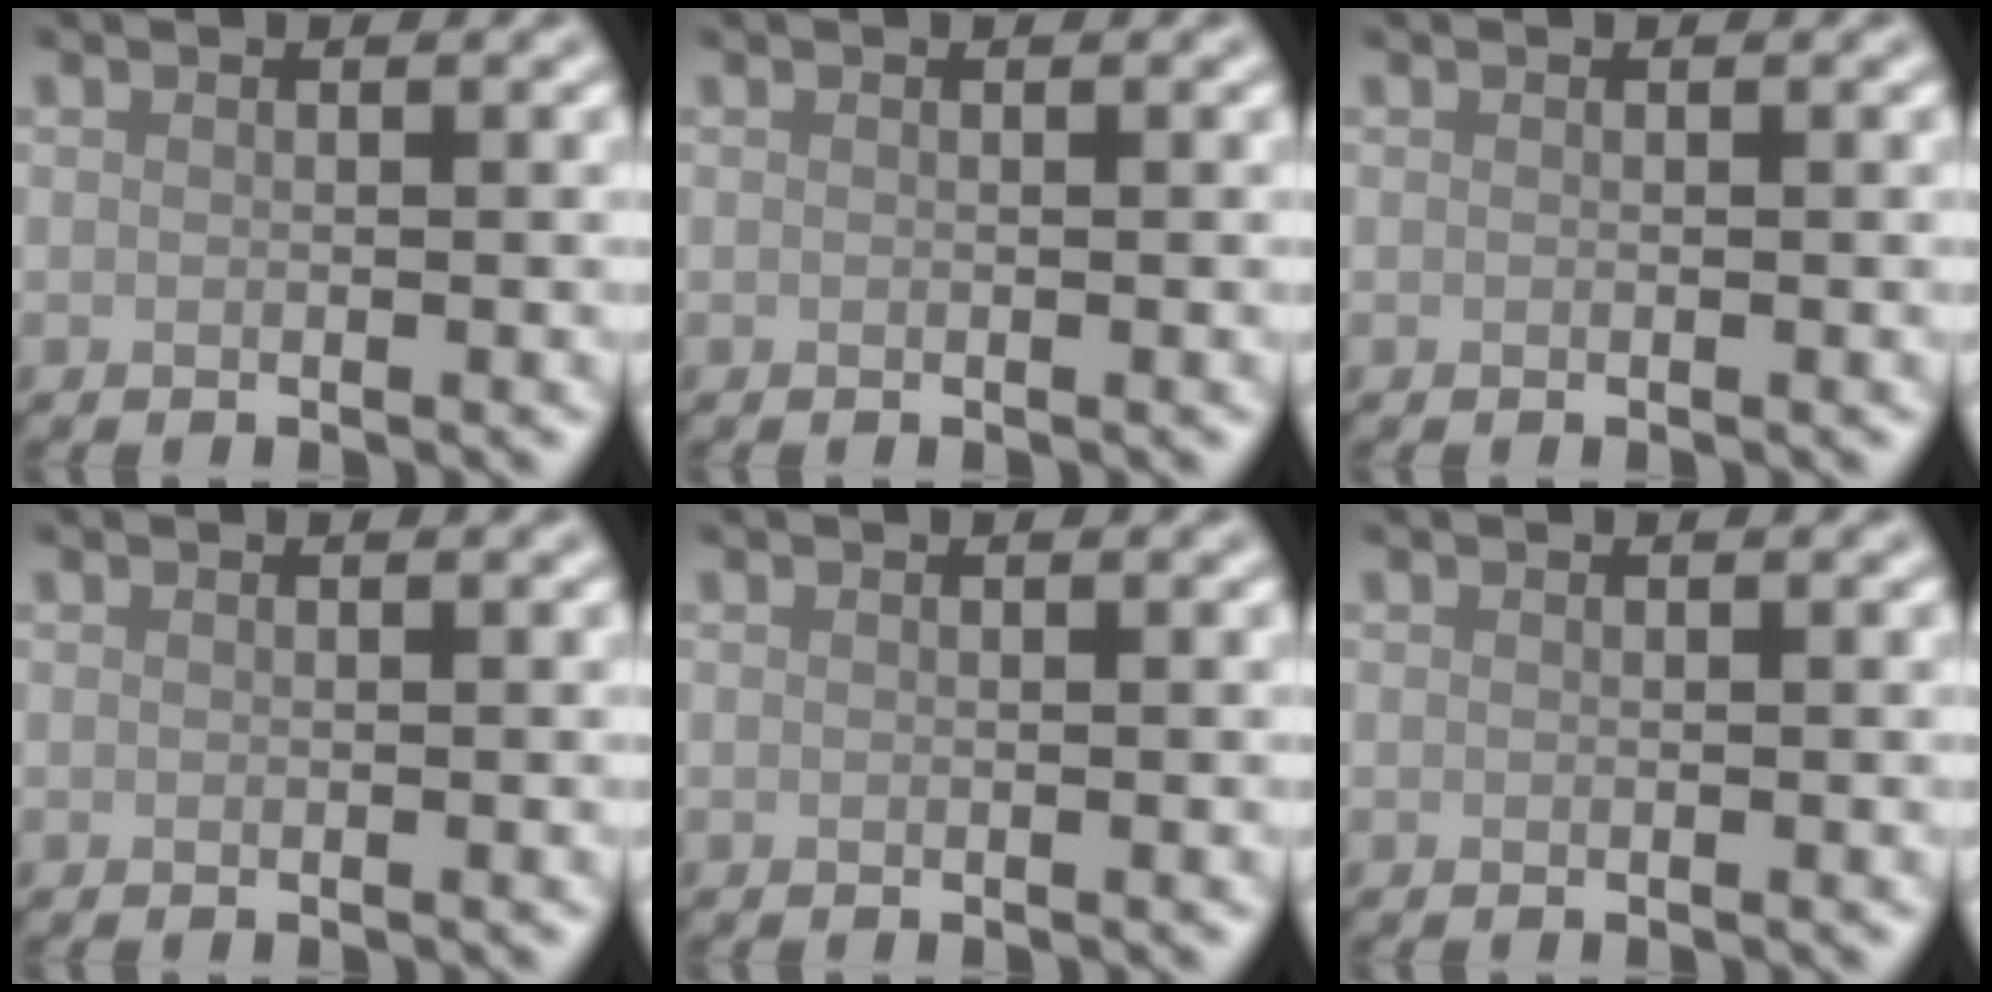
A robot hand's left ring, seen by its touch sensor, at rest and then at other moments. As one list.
[{"total": 0.0}, {"total": 0.0}, {"total": 0.0}, {"total": 0.0}, {"total": 0.0}]